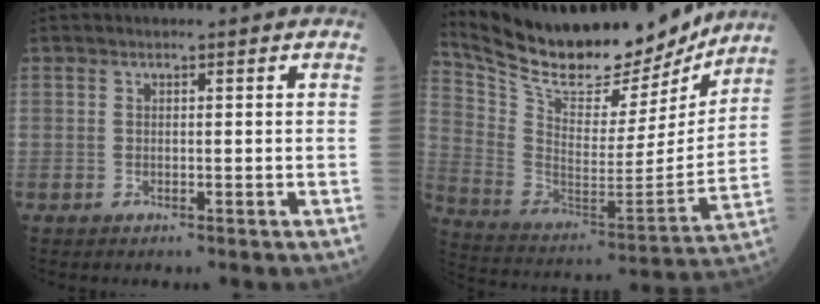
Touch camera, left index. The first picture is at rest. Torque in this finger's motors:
{"motor_torque": [0.99, -1.14, 0.44, 0.08]}